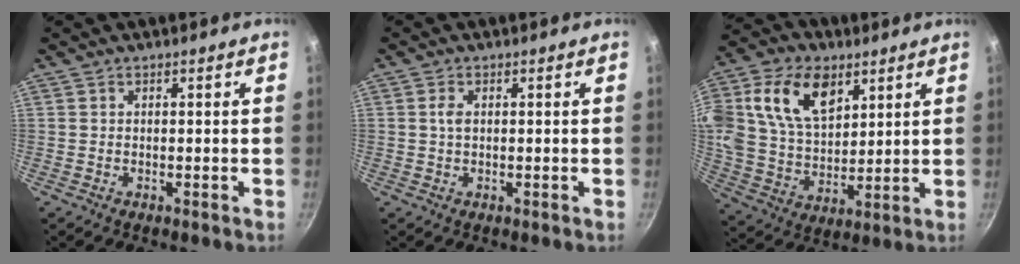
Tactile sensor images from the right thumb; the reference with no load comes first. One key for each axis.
{"total": 1.8, "fx": 0.3, "fy": 1.1, "fz": 1.4, "tx": -0.026, "ty": 0.002, "tz": 0.006}
{"total": 19.4, "fx": 8.0, "fy": 12.6, "fz": 12.4, "tx": -0.219, "ty": -0.012, "tz": 0.148}